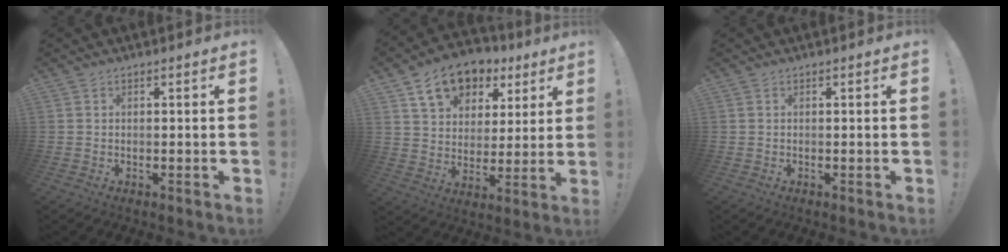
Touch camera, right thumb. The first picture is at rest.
{"total": 14.0, "force": [8.2, 9.6, 6.2], "torque": [-0.099, -0.035, 0.154]}
{"total": 0.0}